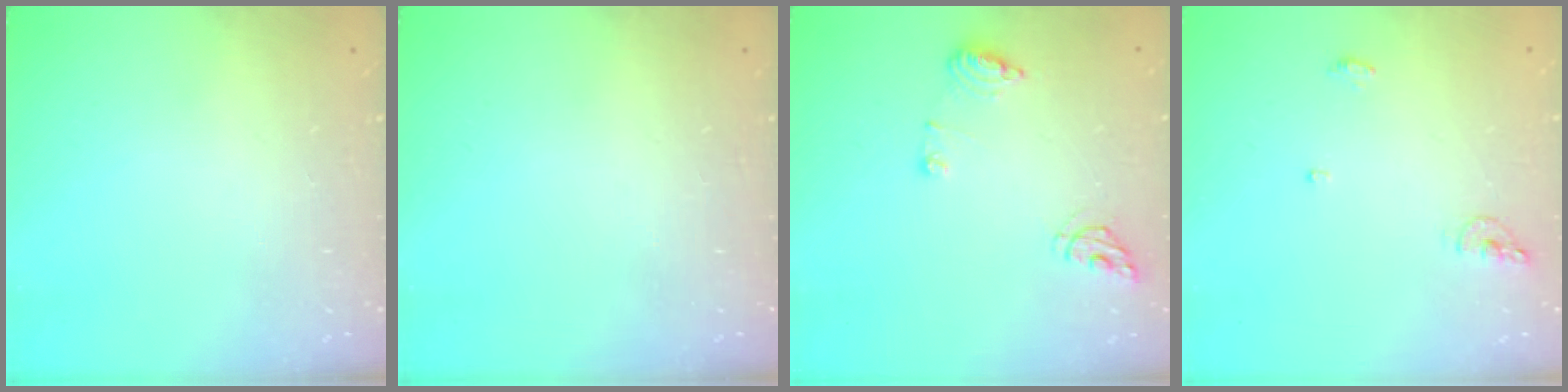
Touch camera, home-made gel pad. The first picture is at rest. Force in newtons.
{"total": 0.0}
{"total": 8.9, "press": 8.8, "slide": 1.1}
{"total": 6.4, "press": 6.3, "slide": 1.5}